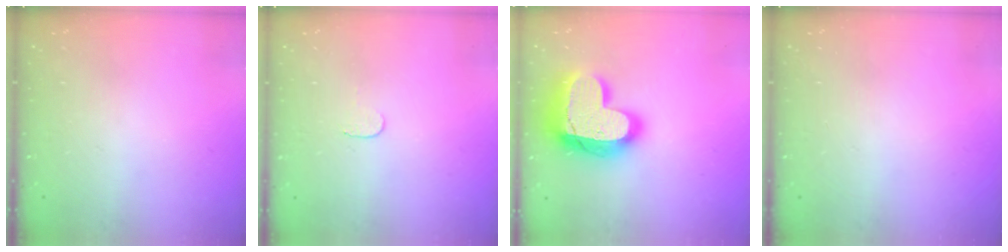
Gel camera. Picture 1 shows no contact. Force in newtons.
{"total": 3.0, "press": 3.0, "slide": 0.3}
{"total": 23.3, "press": 23.2, "slide": 1.9}
{"total": 0.0}